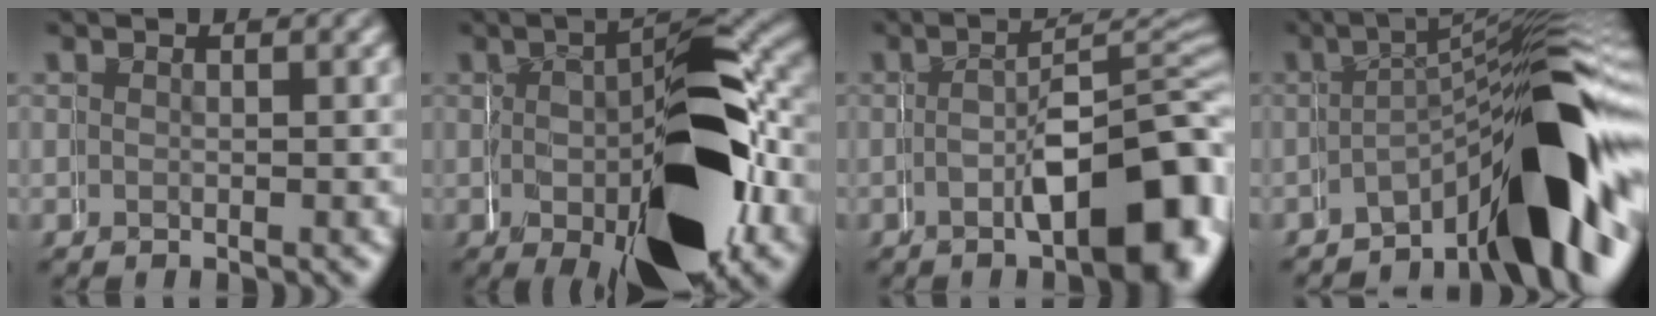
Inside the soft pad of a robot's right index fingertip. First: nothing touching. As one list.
[{"total": 15.3, "force": [-3.4, 6.4, 13.5], "torque": [-0.202, 0.002, -0.042]}, {"total": 9.5, "force": [-3.5, 4.3, 7.7], "torque": [-0.078, 0.007, -0.053]}, {"total": 10.7, "force": [-3.9, 2.6, 9.6], "torque": [-0.135, 0.009, -0.054]}]